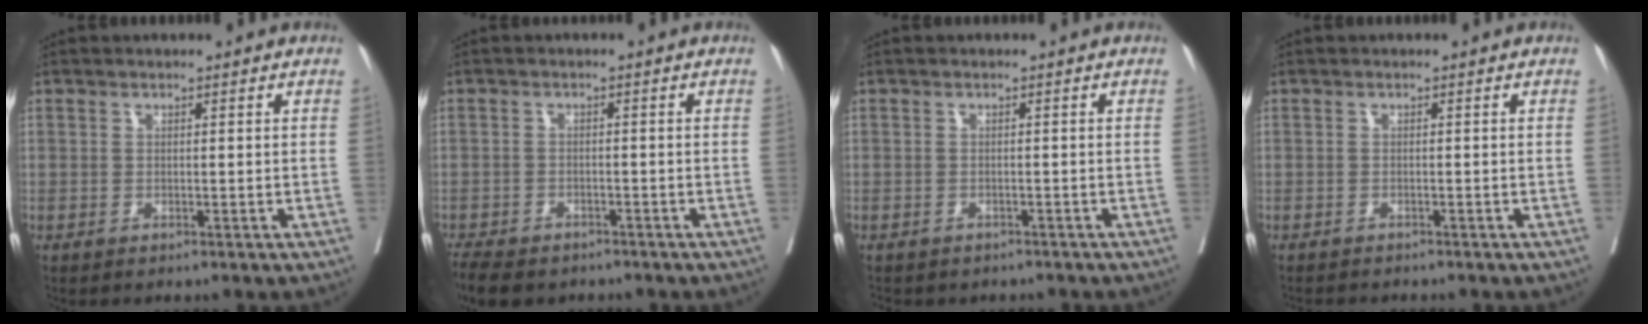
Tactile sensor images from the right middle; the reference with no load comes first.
{"total": 8.8, "force": [-7.0, 3.7, 3.9], "torque": [-0.072, -0.008, -0.102]}
{"total": 4.6, "force": [-4.0, 2.1, 1.1], "torque": [-0.014, 0.002, -0.048]}
{"total": 3.1, "force": [-2.9, 0.6, 1.0], "torque": [-0.014, -0.005, -0.041]}